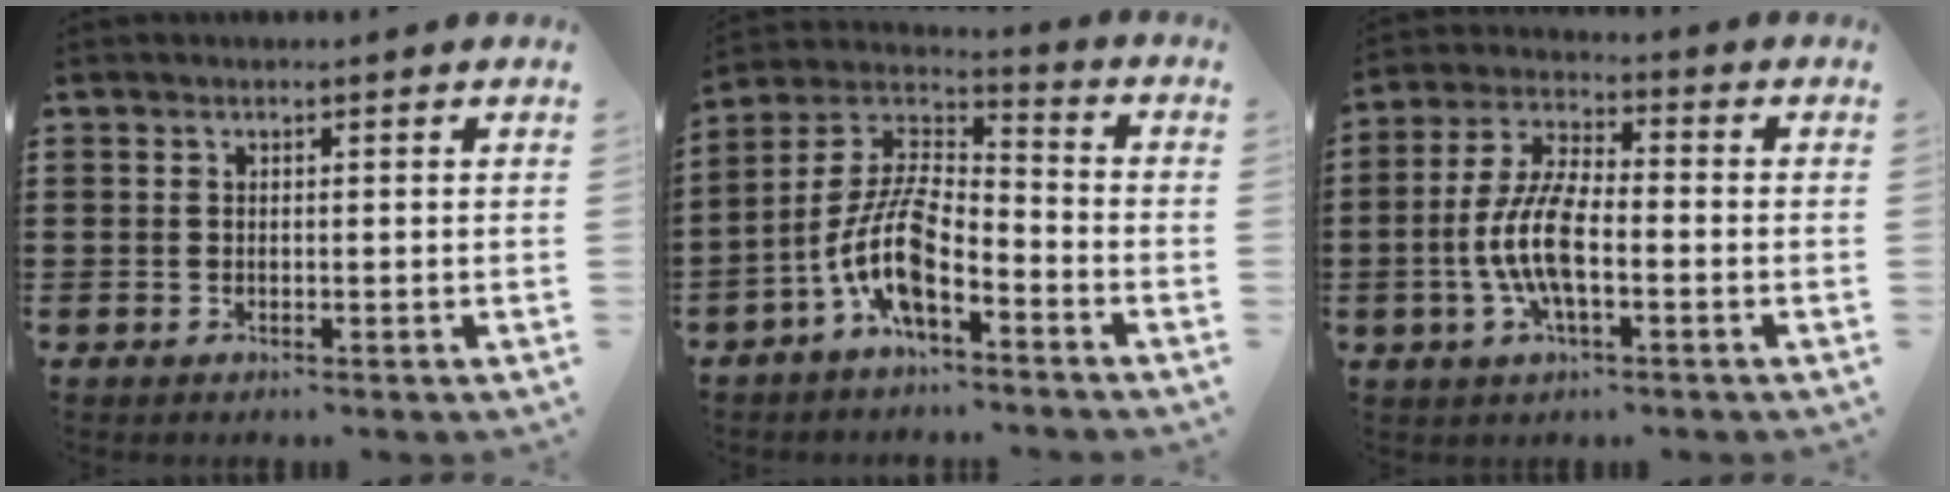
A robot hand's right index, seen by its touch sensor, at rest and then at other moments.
{"total": 10.5, "force": [-5.4, 3.8, 8.1], "torque": [-0.200, -0.018, -0.112]}
{"total": 8.9, "force": [-2.0, 3.3, 8.1], "torque": [-0.193, -0.013, -0.047]}